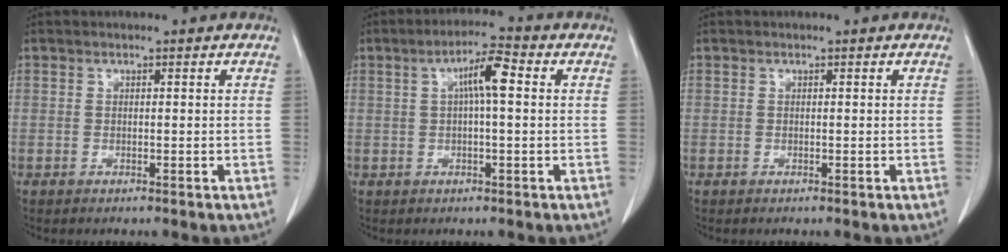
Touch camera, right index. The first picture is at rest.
{"total": 5.7, "force": [1.1, 0.7, 5.5], "torque": [-0.099, 0.016, 0.016]}
{"total": 0.0}